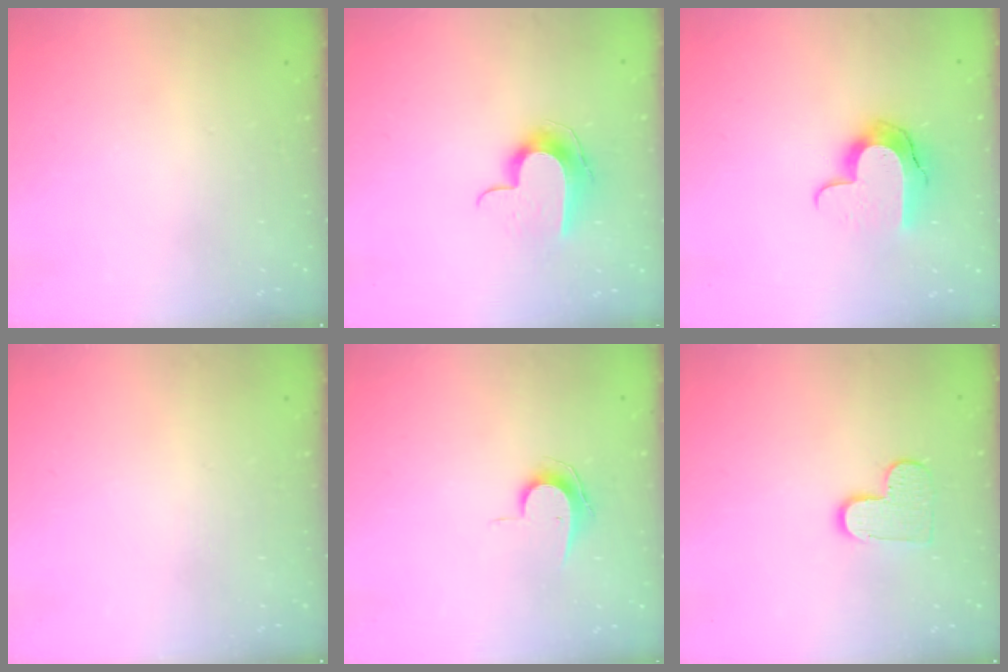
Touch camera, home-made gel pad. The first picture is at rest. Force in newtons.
{"total": 9.9, "press": 9.9, "slide": 0.1}
{"total": 10.8, "press": 10.7, "slide": 0.7}
{"total": 0.0}
{"total": 7.7, "press": 7.6, "slide": 0.4}
{"total": 9.2, "press": 9.1, "slide": 0.6}